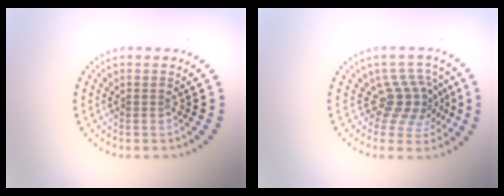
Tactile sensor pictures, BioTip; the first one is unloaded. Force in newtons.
{"total": 3.6, "press": 2.7, "slide": 2.4}